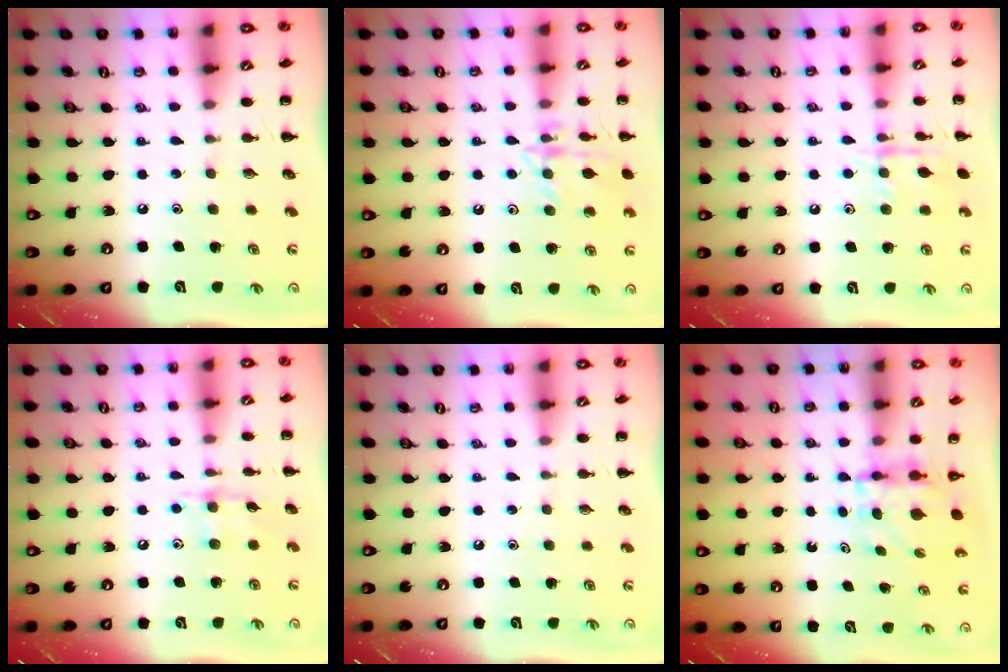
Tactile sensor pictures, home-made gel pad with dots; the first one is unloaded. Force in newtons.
{"total": 13.2, "press": 13.2, "slide": 0.6}
{"total": 9.7, "press": 9.7, "slide": 0.5}
{"total": 7.4, "press": 7.3, "slide": 0.6}
{"total": 0.0}
{"total": 3.9, "press": 3.9, "slide": 0.3}